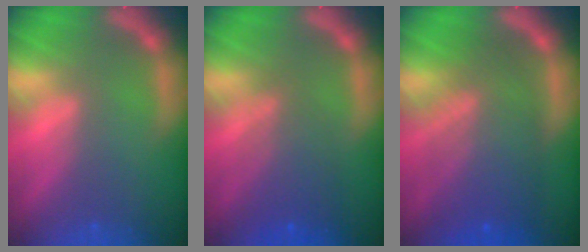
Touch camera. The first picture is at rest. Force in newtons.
{"total": 4.6}
{"total": 8.6}